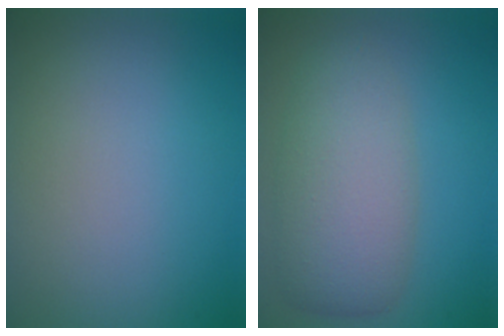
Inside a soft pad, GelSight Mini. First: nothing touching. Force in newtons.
{"total": 6.2, "press": 6.2, "slide": 0.6}